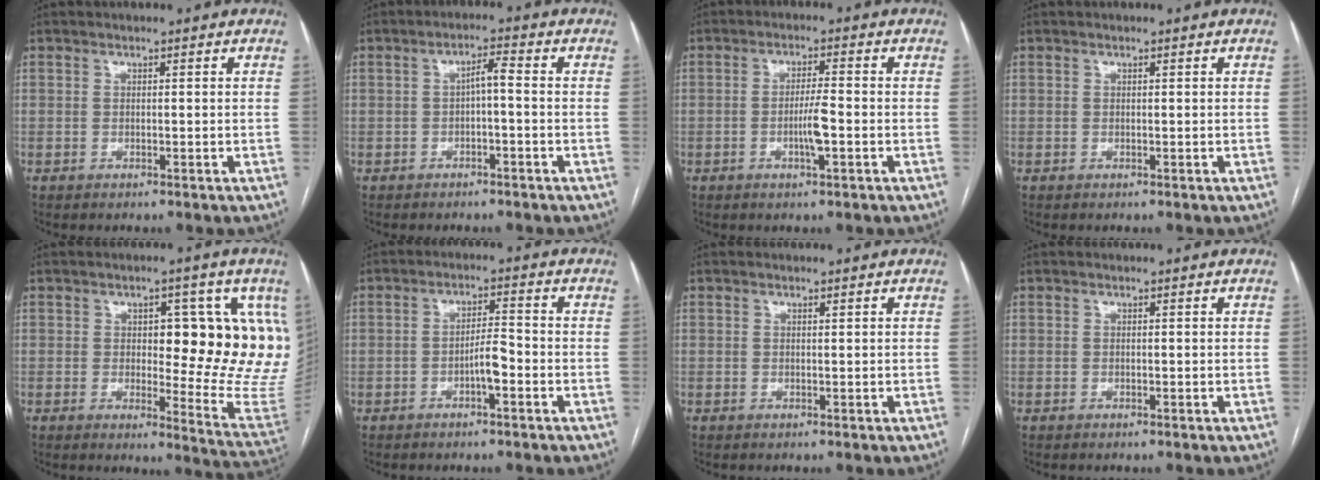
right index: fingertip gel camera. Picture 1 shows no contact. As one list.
[{"total": 2.7, "force": [-0.5, 0.4, 2.6], "torque": [-0.044, 0.011, -0.007]}, {"total": 4.2, "force": [-1.2, 0.3, 4.0], "torque": [-0.074, -0.002, -0.021]}, {"total": 0.0}, {"total": 15.9, "force": [3.8, 5.2, 14.5], "torque": [-0.144, 0.005, 0.048]}, {"total": 3.7, "force": [-1.5, 0.7, 3.3], "torque": [-0.055, 0.007, -0.026]}, {"total": 0.0}, {"total": 0.0}]